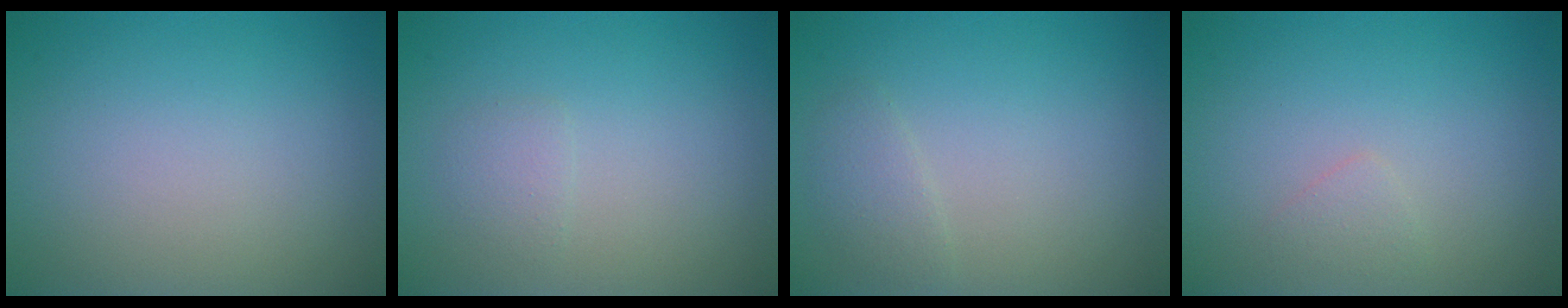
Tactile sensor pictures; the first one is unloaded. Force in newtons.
{"total": 1.0, "press": 1.0, "slide": 0.1}
{"total": 1.3, "press": 1.3, "slide": 0.1}
{"total": 0.8, "press": 0.8, "slide": 0.0}